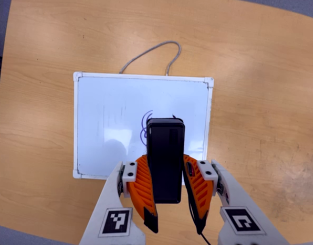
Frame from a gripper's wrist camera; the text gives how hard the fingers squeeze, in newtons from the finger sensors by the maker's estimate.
{"total": 8.4, "left": 5.9, "right": 10.9}